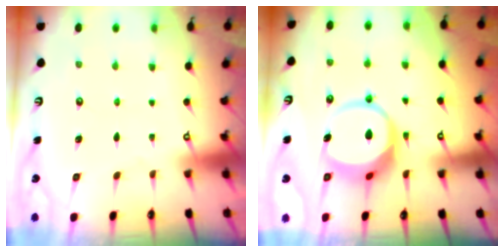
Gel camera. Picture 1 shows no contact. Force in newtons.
{"total": 10.2, "press": 10.2, "slide": 0.8}